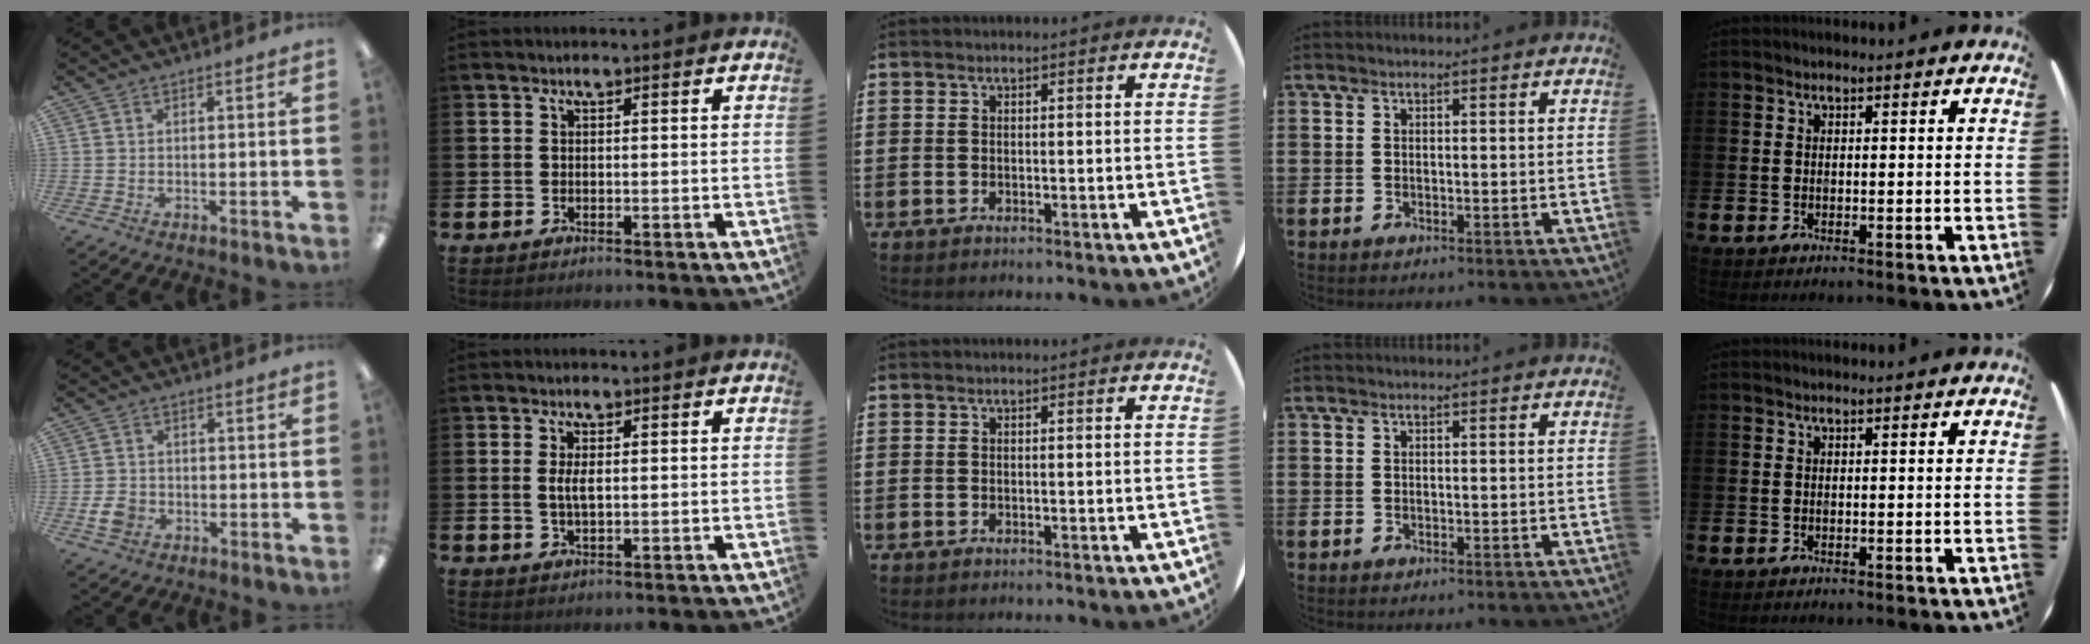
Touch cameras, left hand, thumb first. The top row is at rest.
{"thumb": {"total": 4.2, "force": [-1.5, 3.3, 2.2], "torque": [-0.047, 0.003, -0.027]}, "index": {"total": 2.6, "force": [0.3, 1.0, 2.3], "torque": [-0.047, 0.004, 0.002]}}